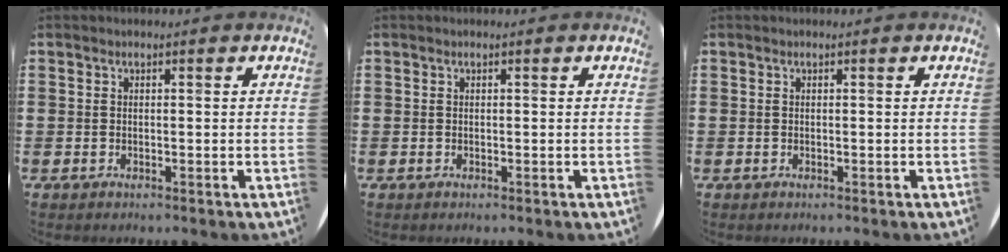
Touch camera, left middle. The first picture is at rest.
{"total": 0.0}
{"total": 0.0}